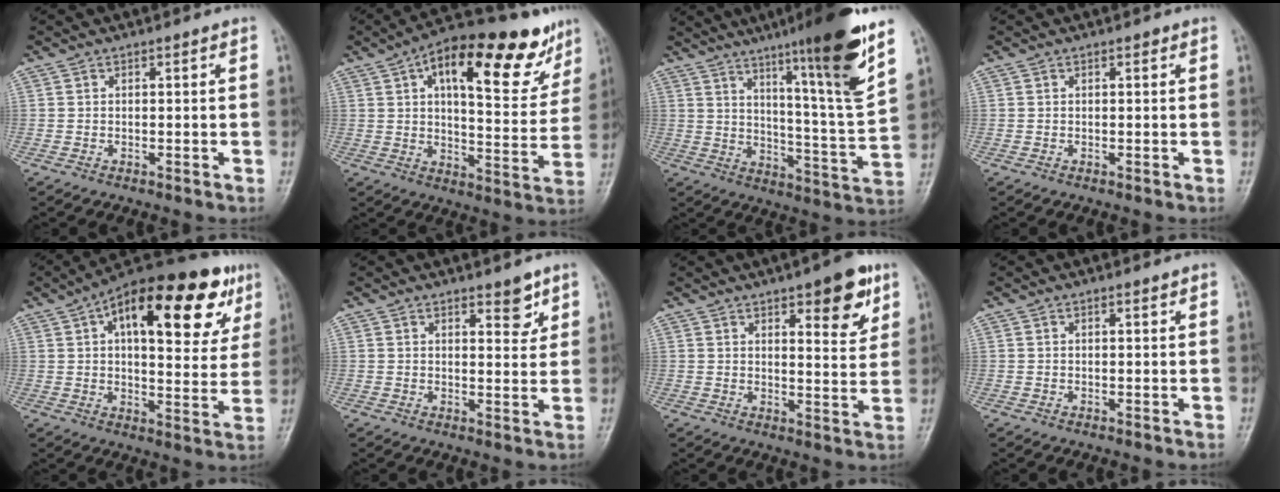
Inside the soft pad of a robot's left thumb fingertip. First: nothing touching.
{"total": 21.8, "force": [11.8, 8.4, 16.3], "torque": [-0.198, -0.021, 0.176]}
{"total": 19.5, "force": [11.7, 0.7, 15.6], "torque": [-0.211, -0.062, 0.178]}
{"total": 0.5, "force": [0.3, 0.2, 0.3], "torque": [-0.005, 0.000, 0.002]}
{"total": 25.2, "force": [11.0, 10.8, 20.0], "torque": [-0.256, 0.007, 0.156]}
{"total": 4.3, "force": [2.8, 1.8, 2.8], "torque": [-0.017, -0.018, 0.038]}
{"total": 10.2, "force": [5.7, 3.4, 7.7], "torque": [-0.079, -0.029, 0.075]}
{"total": 0.8, "force": [0.6, 0.2, 0.5], "torque": [-0.008, -0.003, 0.010]}